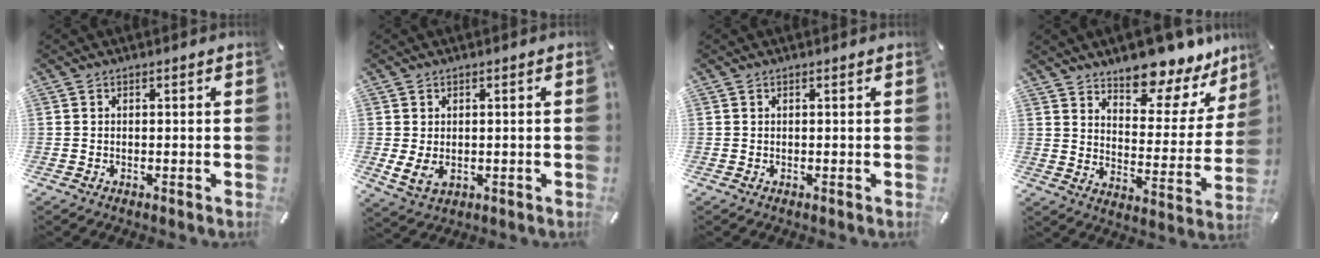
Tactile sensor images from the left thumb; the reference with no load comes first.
{"total": 4.0, "force": [-0.1, 3.2, 2.4], "torque": [-0.049, -0.002, -0.002]}
{"total": 0.0}
{"total": 12.6, "force": [11.4, 4.2, 3.4], "torque": [-0.042, -0.110, 0.196]}